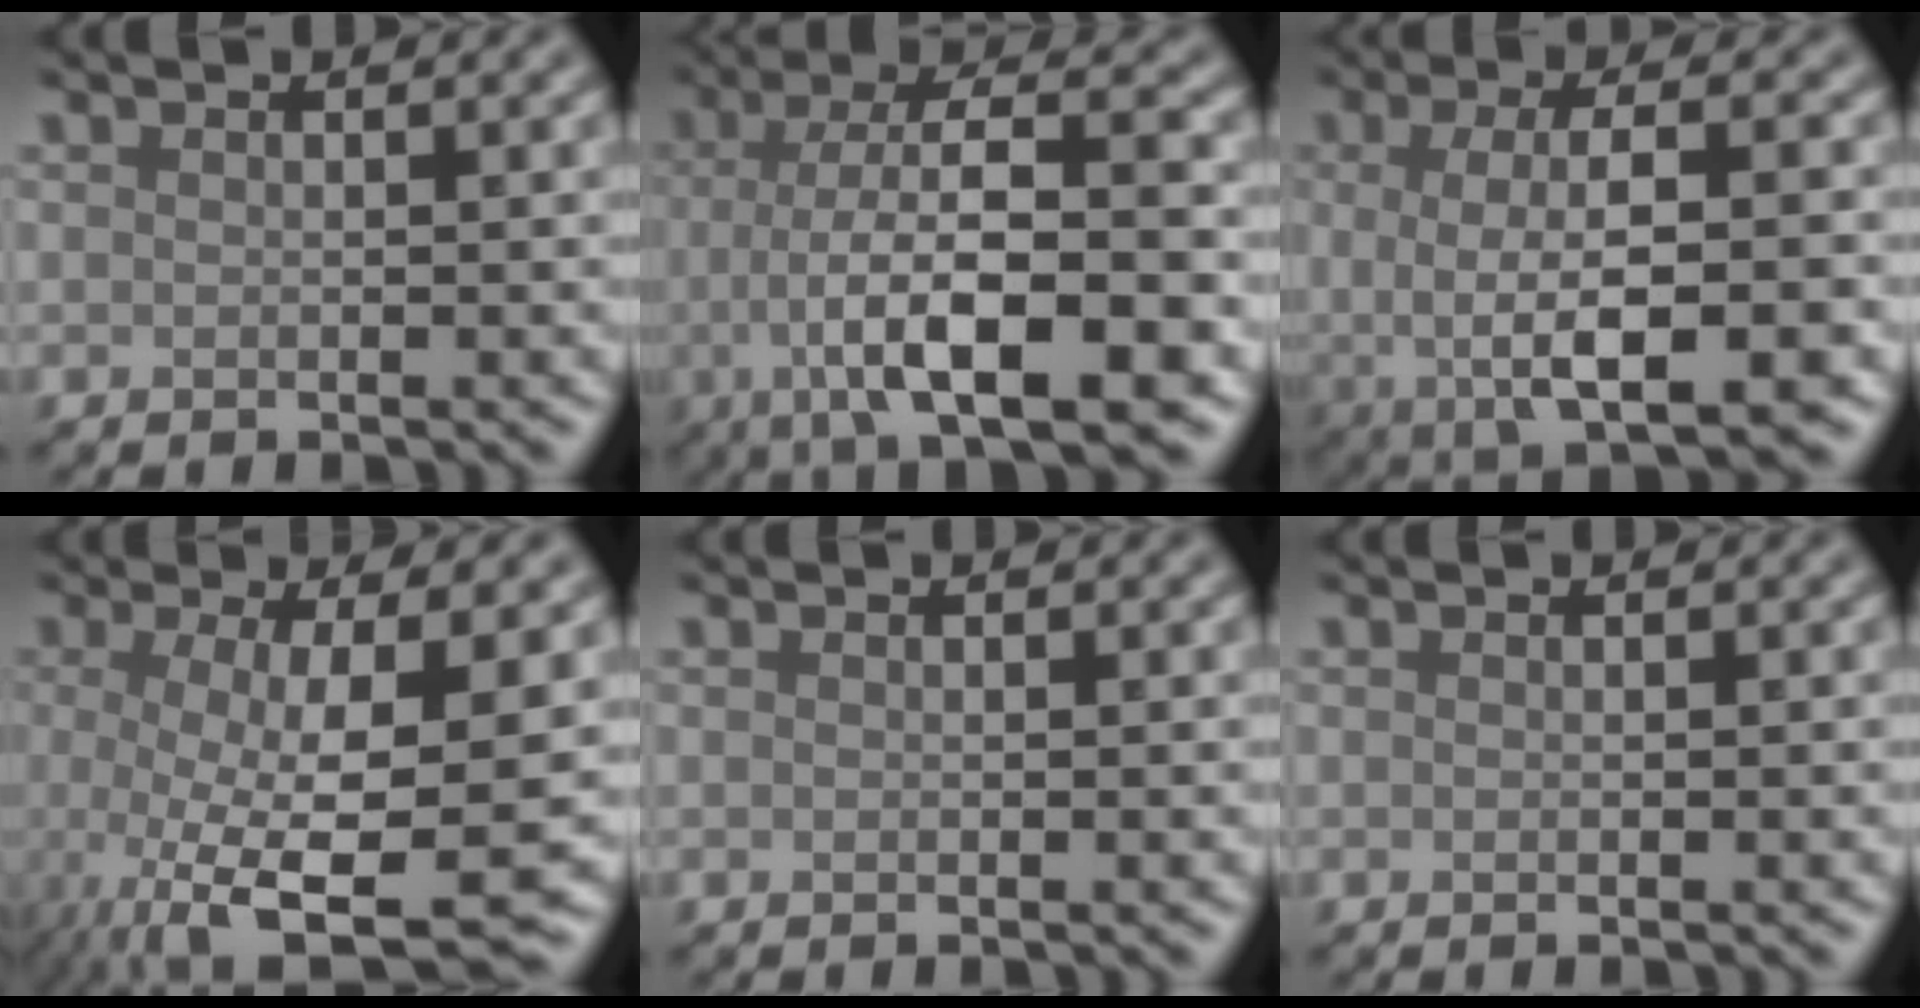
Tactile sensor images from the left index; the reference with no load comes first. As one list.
[{"total": 11.0, "force": [-2.1, 3.2, 10.3], "torque": [-0.151, 0.007, -0.039]}, {"total": 8.2, "force": [-1.3, 2.8, 7.6], "torque": [-0.113, -0.013, -0.015]}, {"total": 10.0, "force": [-1.9, 2.5, 9.5], "torque": [-0.158, -0.021, -0.026]}, {"total": 0.0}, {"total": 0.0}]